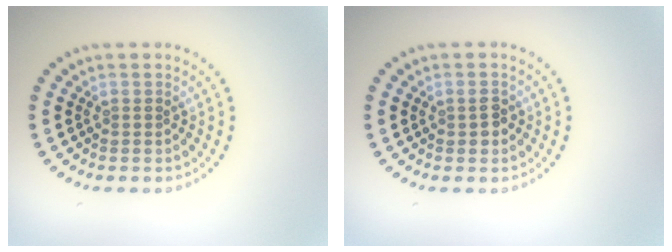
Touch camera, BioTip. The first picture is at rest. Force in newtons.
{"total": 1.5, "press": 1.5, "slide": 0.1}